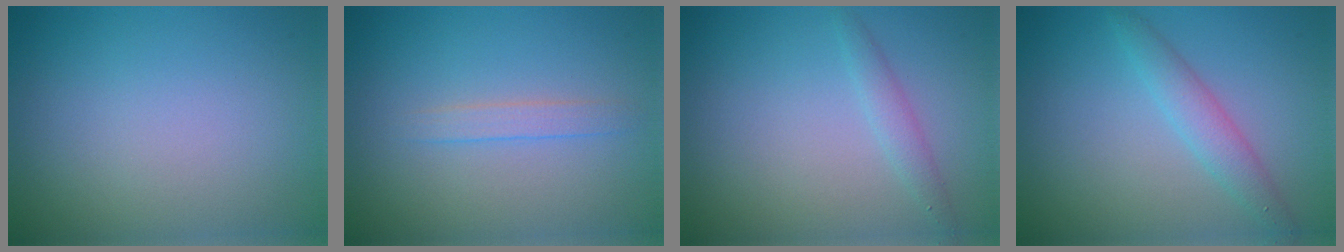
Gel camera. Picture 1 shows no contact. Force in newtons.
{"total": 1.3, "press": 1.3, "slide": 0.1}
{"total": 1.4, "press": 1.4, "slide": 0.1}
{"total": 2.4, "press": 2.4, "slide": 0.1}